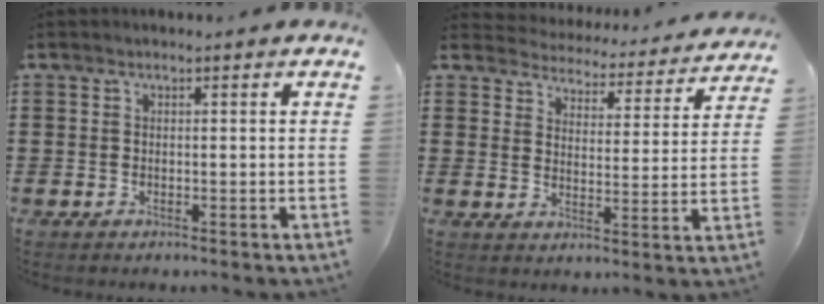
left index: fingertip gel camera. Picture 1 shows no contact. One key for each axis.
{"total": 3.8, "fx": 3.7, "fy": 0.3, "fz": -0.4, "tx": -0.011, "ty": -0.038, "tz": 0.058}